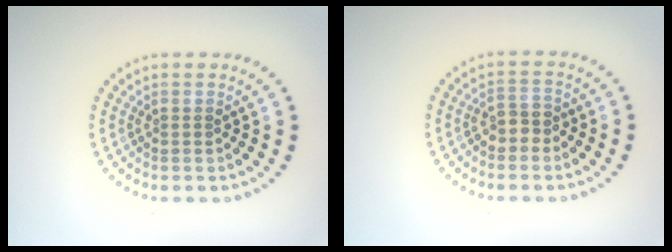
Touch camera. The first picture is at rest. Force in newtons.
{"total": 1.7, "press": 1.5, "slide": 0.8}